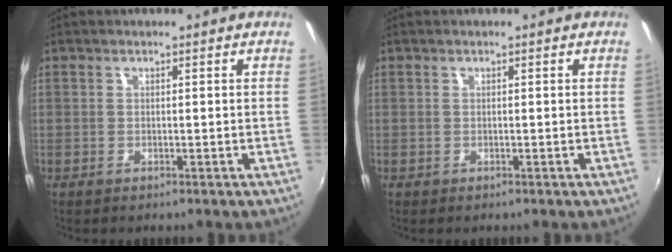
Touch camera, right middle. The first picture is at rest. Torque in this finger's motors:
{"motor_torque": [0.02, -0.09, 0.01, 0.00]}